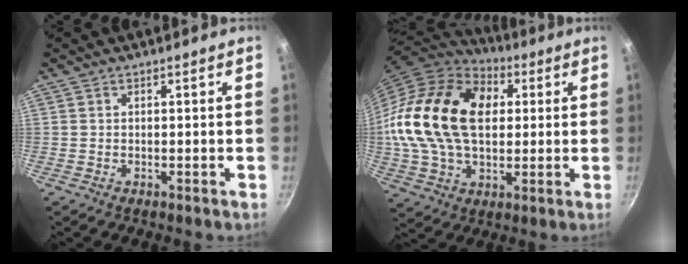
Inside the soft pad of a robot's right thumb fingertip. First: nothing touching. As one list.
[{"total": 25.3, "force": [3.9, 16.8, 18.5], "torque": [-0.324, 0.021, 0.062]}]